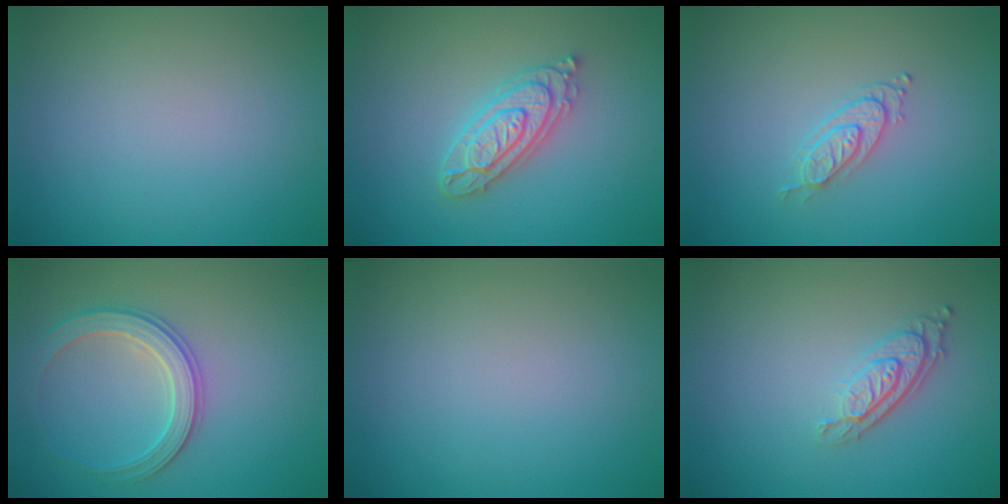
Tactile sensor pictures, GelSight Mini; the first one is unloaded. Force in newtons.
{"total": 4.0, "press": 4.0, "slide": 0.6}
{"total": 2.0, "press": 1.4, "slide": 1.4}
{"total": 3.1, "press": 3.1, "slide": 0.2}
{"total": 0.0}
{"total": 3.0, "press": 2.1, "slide": 2.1}